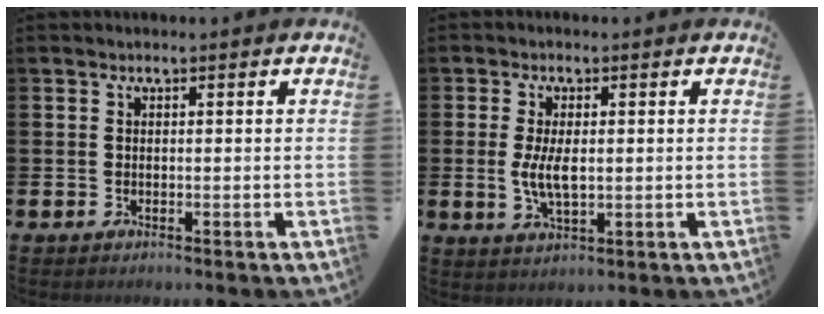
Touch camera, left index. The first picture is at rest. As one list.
[{"total": 4.4, "force": [0.2, 2.0, 3.9], "torque": [-0.066, 0.000, 0.000]}]